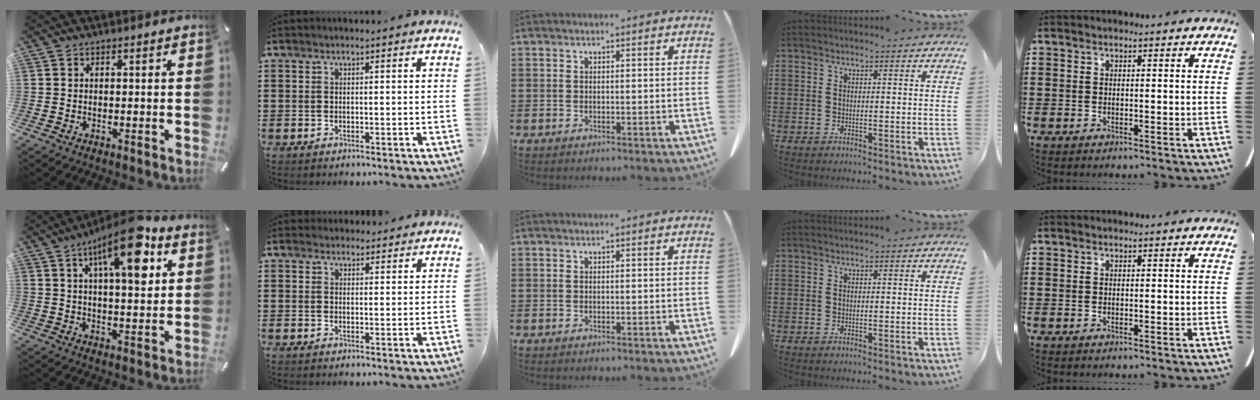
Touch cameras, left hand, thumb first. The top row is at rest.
{"thumb": {"total": 16.0, "force": [7.7, 5.8, 12.8], "torque": [-0.196, -0.027, 0.122]}, "index": {"total": 2.0, "force": [1.9, 0.7, 0.1], "torque": [-0.005, 0.003, 0.038]}}